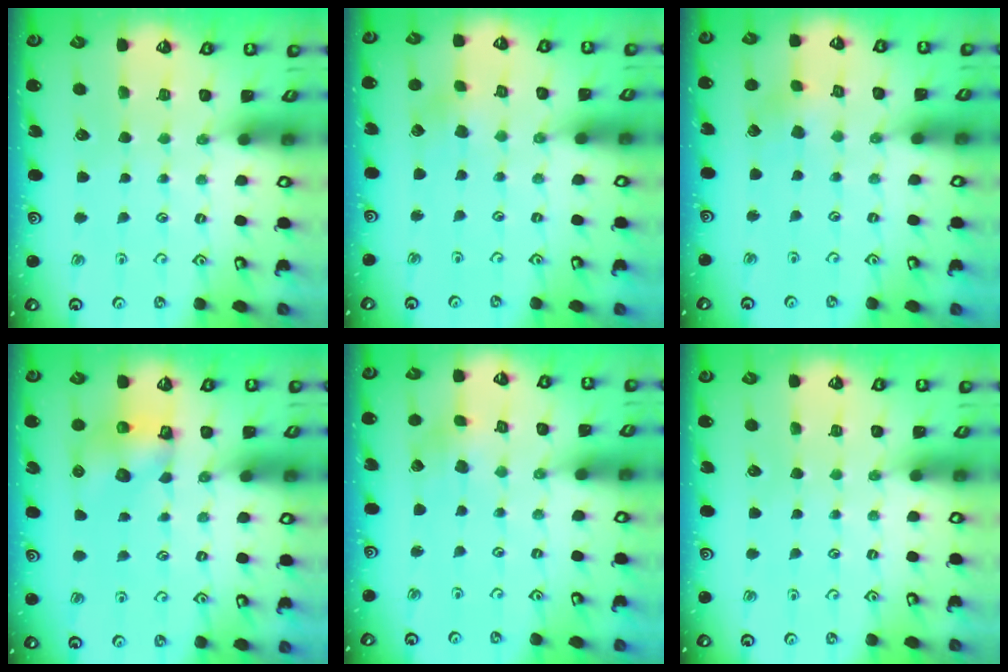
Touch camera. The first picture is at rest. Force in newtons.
{"total": 2.5, "press": 2.5, "slide": 0.4}
{"total": 2.7, "press": 2.7, "slide": 0.3}
{"total": 6.2, "press": 6.2, "slide": 0.1}
{"total": 2.6, "press": 2.6, "slide": 0.4}
{"total": 0.0}